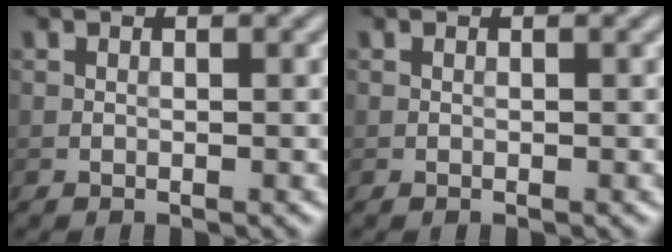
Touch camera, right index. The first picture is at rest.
{"total": 0.0}